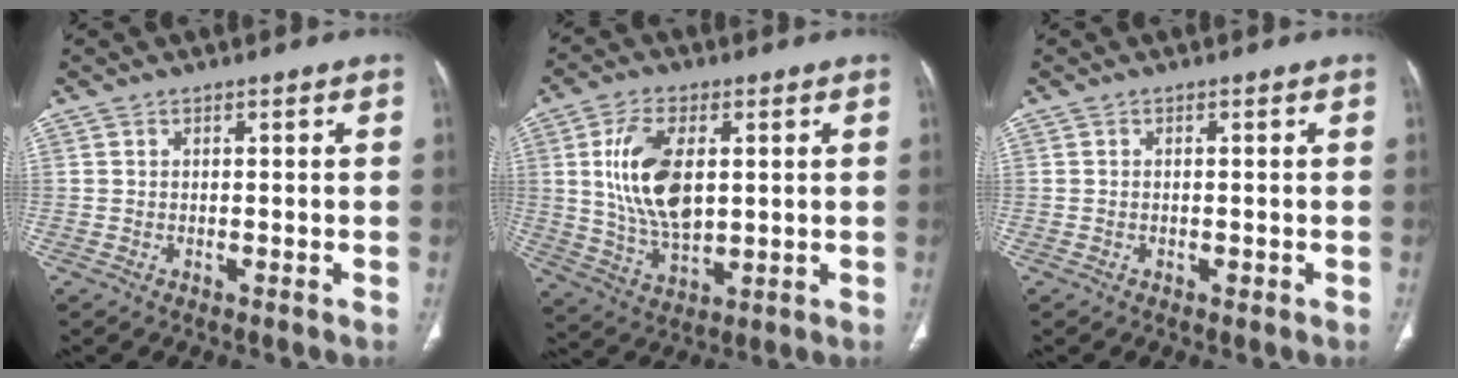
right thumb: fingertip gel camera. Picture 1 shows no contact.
{"total": 13.9, "force": [2.4, 7.5, 11.4], "torque": [-0.212, -0.012, 0.052]}
{"total": 0.6, "force": [-0.3, 0.4, 0.5], "torque": [-0.009, 0.000, -0.003]}